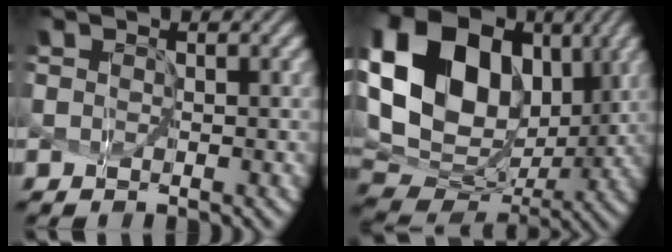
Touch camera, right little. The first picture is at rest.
{"total": 18.5, "force": [4.7, 13.4, 11.8], "torque": [-0.228, 0.035, 0.099]}